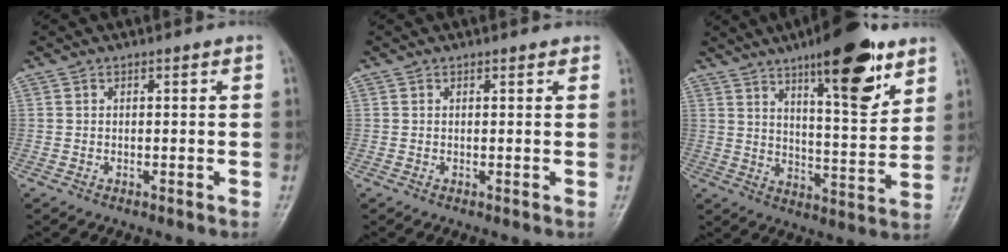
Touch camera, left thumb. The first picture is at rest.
{"total": 0.9, "force": [0.7, 0.5, 0.4], "torque": [-0.002, -0.003, 0.005]}
{"total": 17.3, "force": [10.4, 5.0, 12.9], "torque": [-0.158, -0.058, 0.159]}